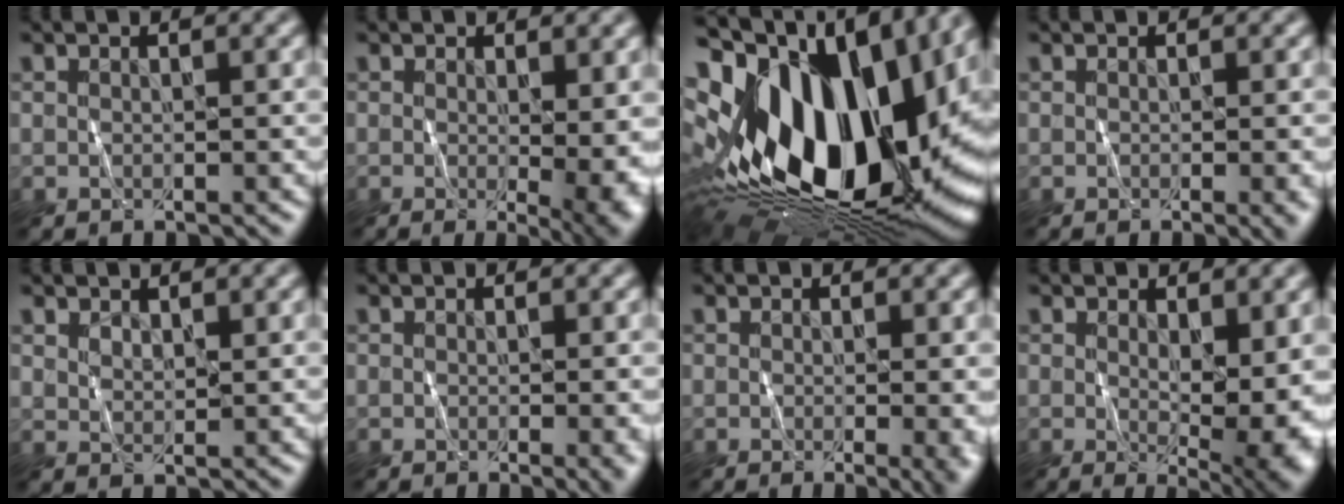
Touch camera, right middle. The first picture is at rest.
{"total": 6.0, "force": [-0.6, 2.0, 5.7], "torque": [-0.062, -0.015, -0.005]}
{"total": 21.7, "force": [1.2, 13.8, 16.7], "torque": [-0.341, -0.034, 0.040]}
{"total": 2.1, "force": [-0.4, 0.5, 1.9], "torque": [-0.018, -0.005, -0.005]}
{"total": 1.5, "force": [1.2, 0.6, 0.7], "torque": [-0.017, -0.003, 0.027]}
{"total": 2.4, "force": [-0.4, 0.5, 2.3], "torque": [-0.024, -0.007, -0.007]}
{"total": 4.6, "force": [-0.6, 1.7, 4.2], "torque": [-0.032, -0.009, -0.005]}
{"total": 7.0, "force": [0.1, 2.8, 6.4], "torque": [-0.094, -0.014, 0.006]}